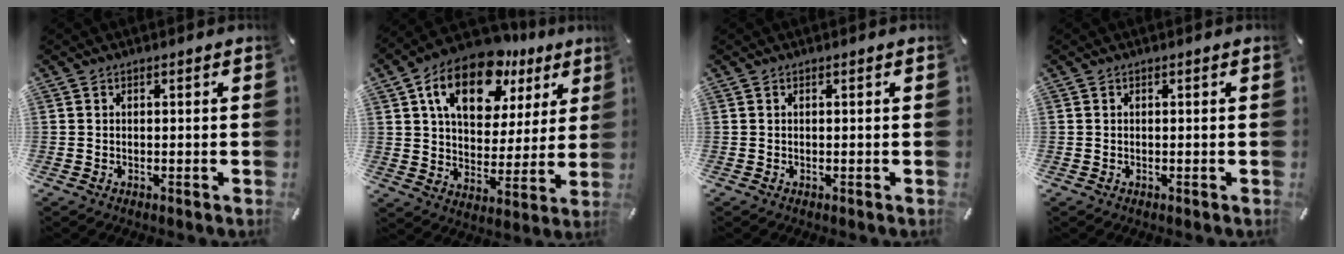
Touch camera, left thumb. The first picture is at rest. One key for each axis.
{"total": 17.4, "fx": 10.1, "fy": 10.3, "fz": 9.7, "tx": -0.162, "ty": -0.041, "tz": 0.180}
{"total": 0.0}
{"total": 0.0}